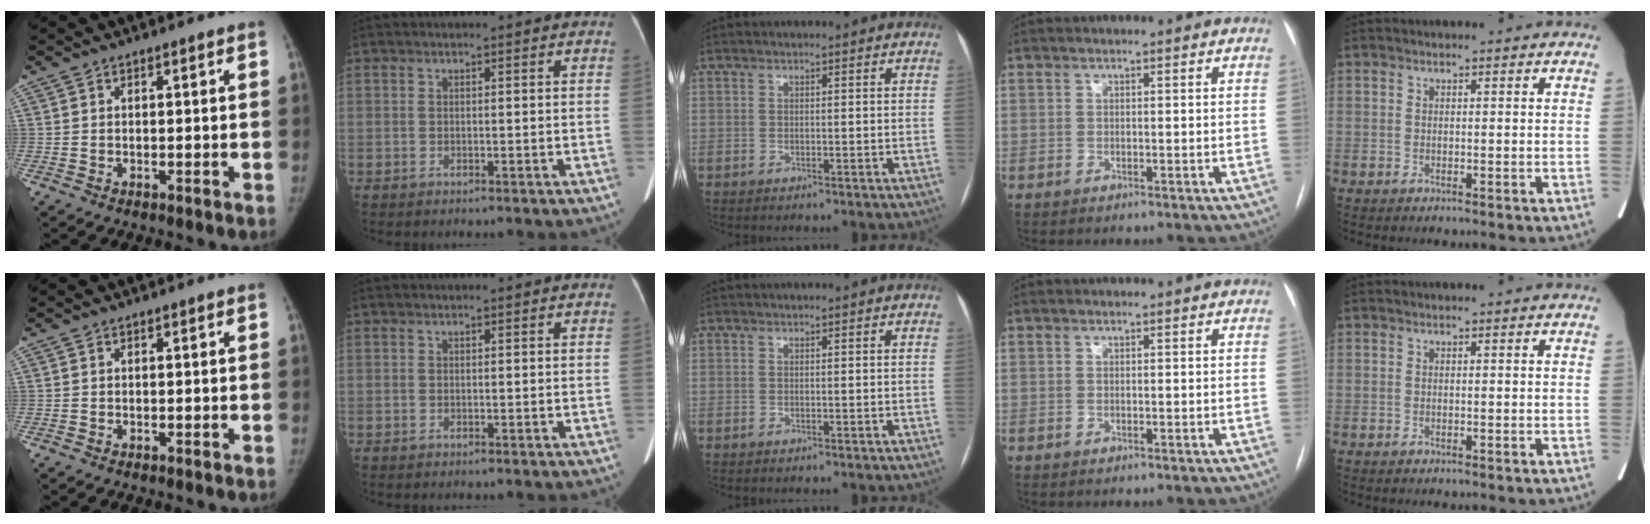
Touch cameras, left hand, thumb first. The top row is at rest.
{}